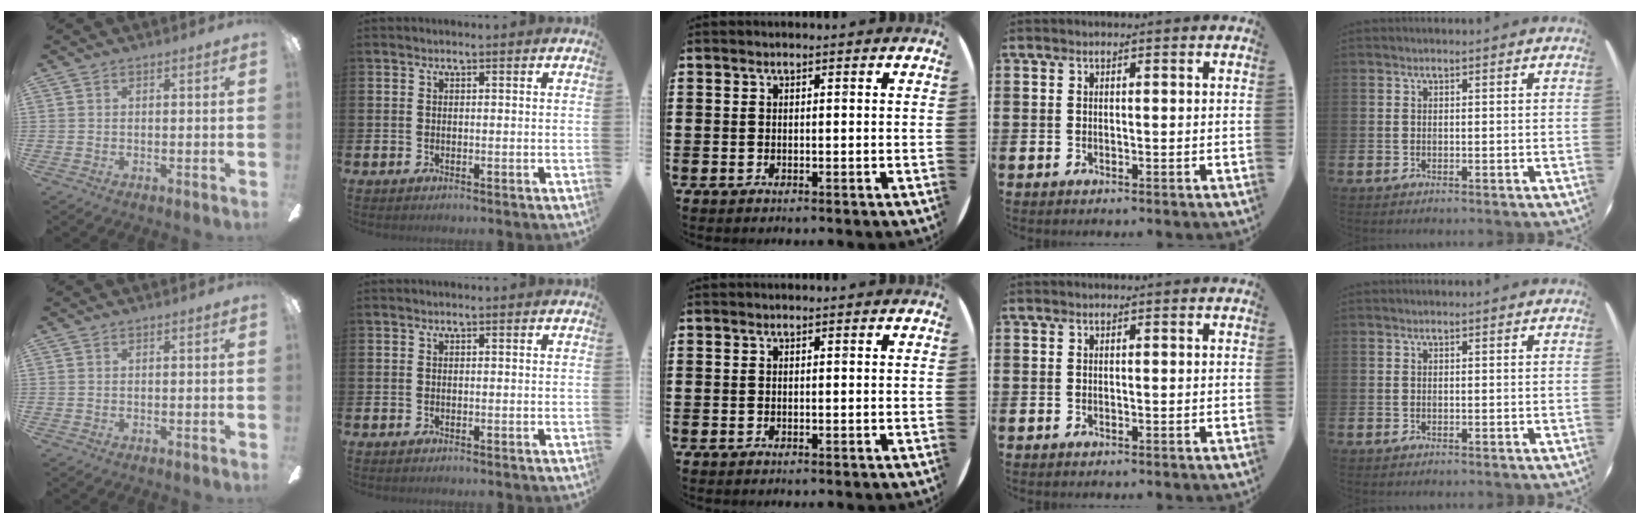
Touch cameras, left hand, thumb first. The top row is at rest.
{}